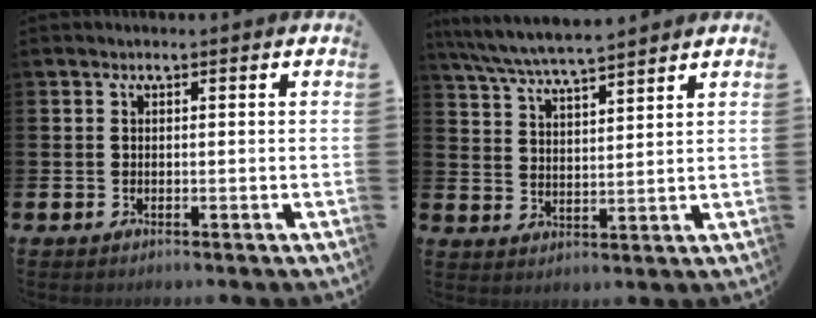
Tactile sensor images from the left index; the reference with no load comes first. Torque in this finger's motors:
{"motor_torque": [0.30, -0.22, 0.75, 0.19]}